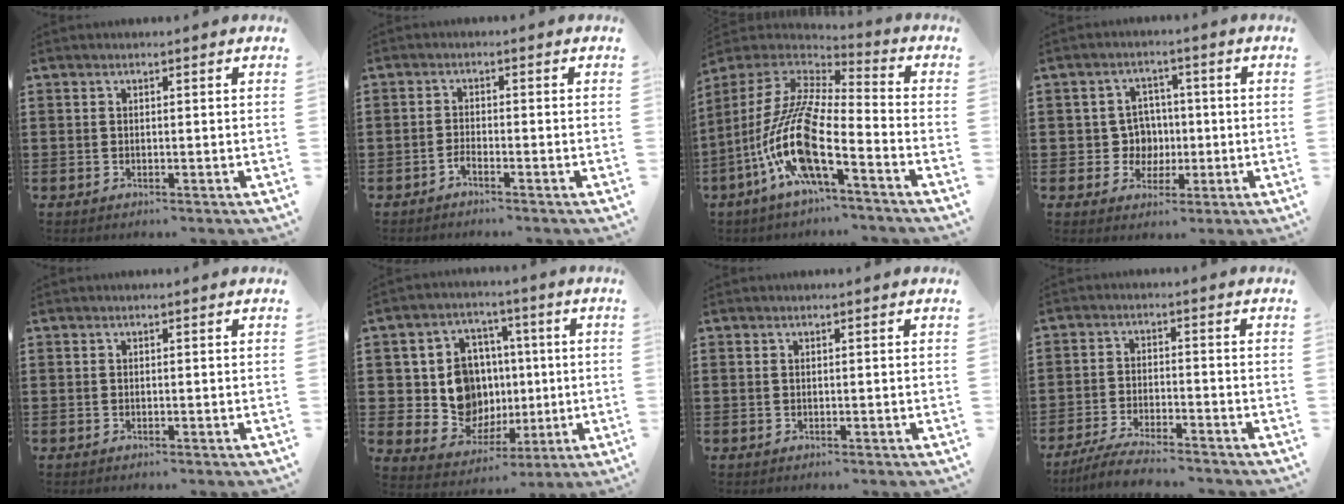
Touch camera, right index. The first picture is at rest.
{"total": 1.5, "force": [-1.4, -0.2, 0.5], "torque": [-0.011, -0.002, -0.027]}
{"total": 13.4, "force": [-6.3, 2.4, 11.5], "torque": [-0.265, -0.027, -0.132]}
{"total": 5.1, "force": [-0.4, 4.8, 1.6], "torque": [-0.041, 0.011, -0.010]}
{"total": 0.0}
{"total": 11.0, "force": [0.7, 9.8, 4.9], "torque": [-0.131, 0.010, 0.023]}
{"total": 0.0}
{"total": 5.3, "force": [-5.0, 0.0, 1.7], "torque": [-0.043, -0.008, -0.099]}